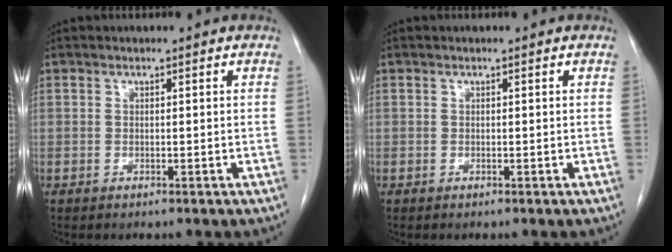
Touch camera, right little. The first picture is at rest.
{"total": 0.0}